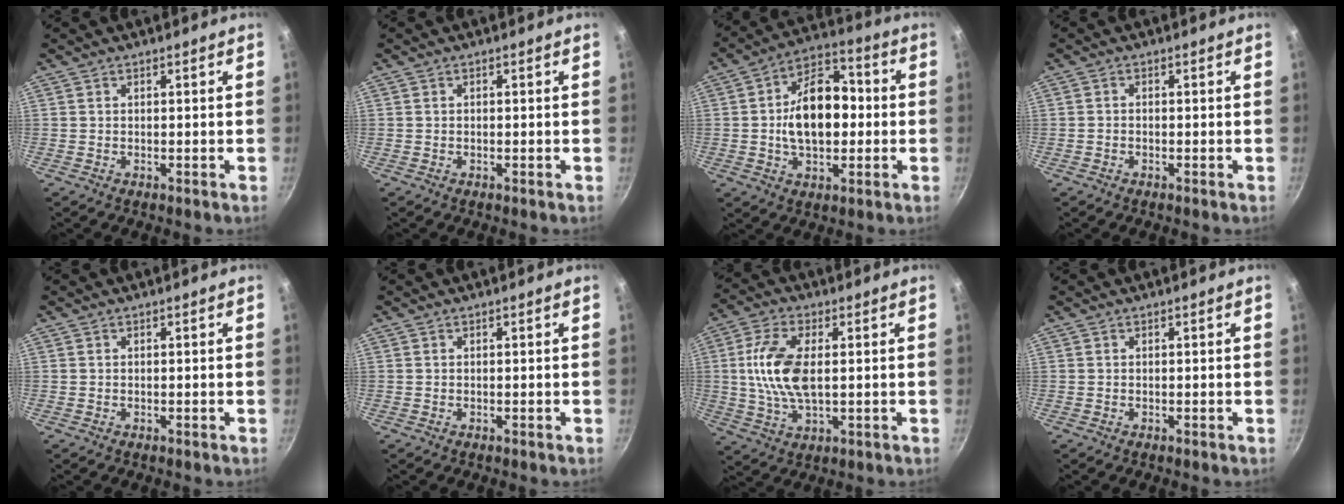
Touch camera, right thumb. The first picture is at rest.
{"total": 0.0}
{"total": 15.1, "force": [-0.2, 9.3, 11.9], "torque": [-0.162, 0.030, -0.016]}
{"total": 0.8, "force": [-0.5, 0.5, 0.4], "torque": [-0.009, 0.005, -0.012]}
{"total": 0.0}
{"total": 0.0}
{"total": 11.4, "force": [1.1, 5.6, 9.9], "torque": [-0.195, 0.004, 0.018]}
{"total": 0.0}